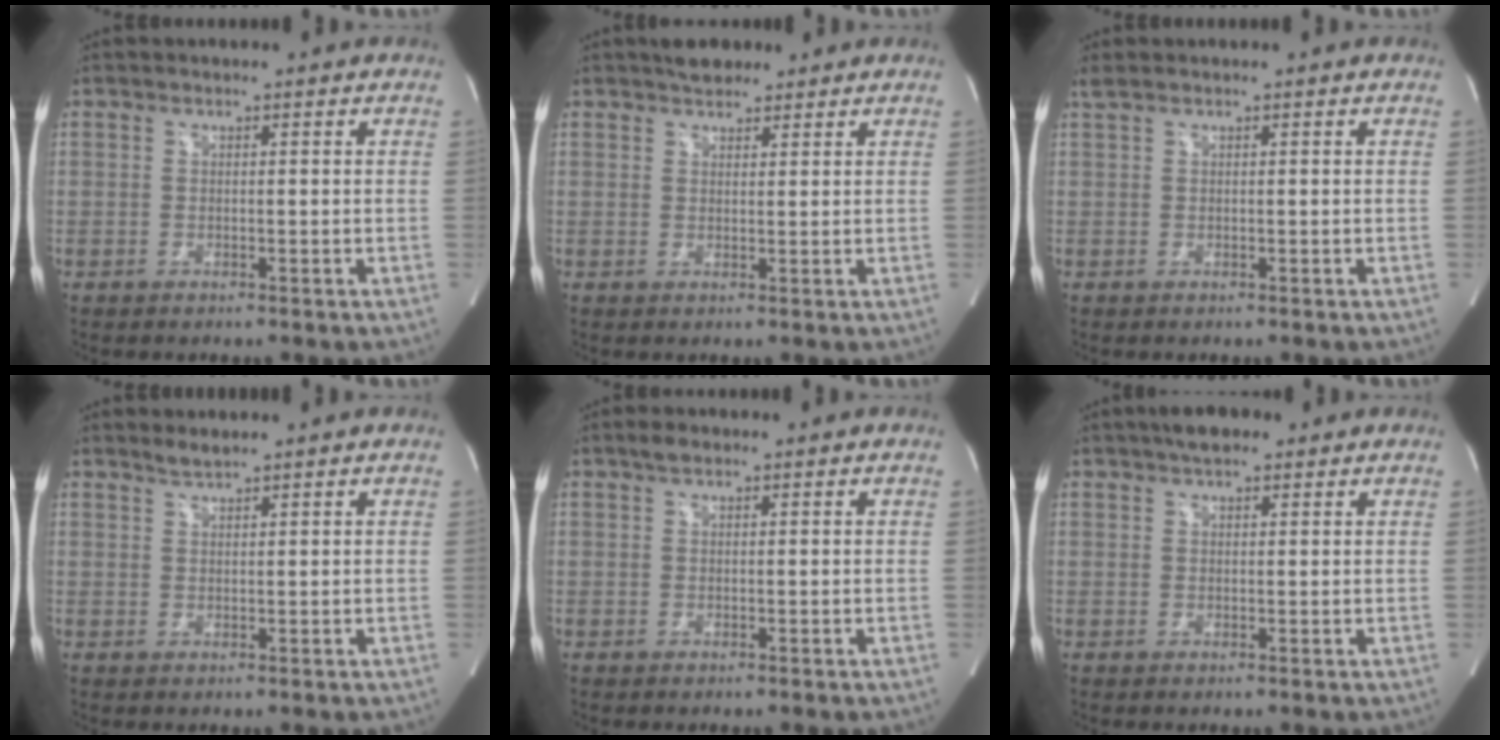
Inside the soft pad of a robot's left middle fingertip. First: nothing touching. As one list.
[{"total": 3.6, "force": [3.0, 1.6, 1.2], "torque": [-0.025, 0.014, 0.047]}, {"total": 1.0, "force": [0.8, 0.0, 0.6], "torque": [-0.023, 0.021, 0.024]}, {"total": 1.5, "force": [1.4, -0.1, 0.4], "torque": [-0.010, 0.004, 0.032]}, {"total": 1.4, "force": [1.0, 0.6, 0.8], "torque": [-0.019, 0.010, 0.018]}, {"total": 4.1, "force": [2.9, 1.5, 2.4], "torque": [-0.048, 0.017, 0.046]}]